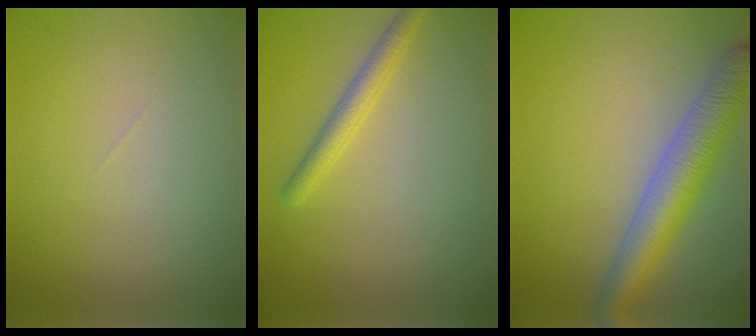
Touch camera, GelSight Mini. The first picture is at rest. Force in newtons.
{"total": 2.3, "press": 2.3, "slide": 0.1}
{"total": 5.6, "press": 5.6, "slide": 0.1}